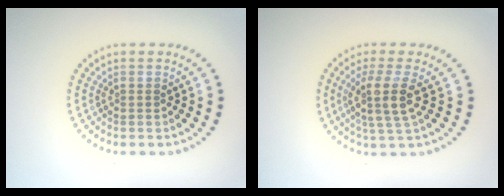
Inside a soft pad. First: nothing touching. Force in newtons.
{"total": 3.5, "press": 2.8, "slide": 2.1}